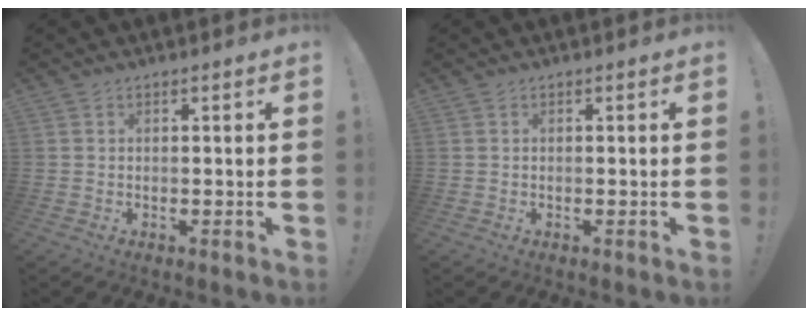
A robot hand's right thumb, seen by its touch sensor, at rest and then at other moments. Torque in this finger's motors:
{"motor_torque": [0.00, 0.00, 0.00, 0.00, 0.01]}